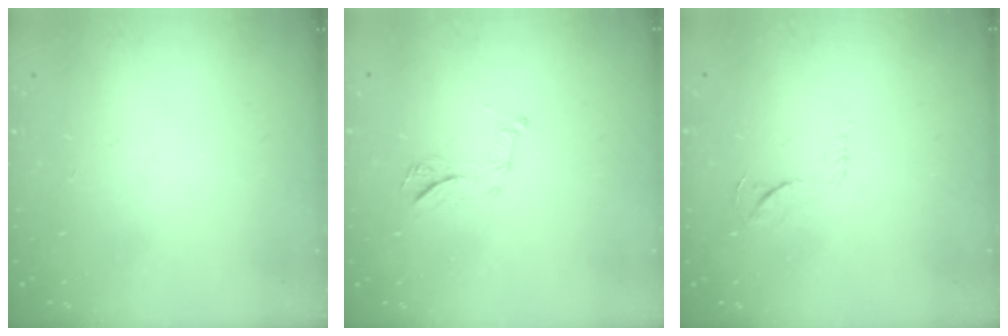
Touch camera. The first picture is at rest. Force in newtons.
{"total": 9.0, "press": 9.0, "slide": 0.2}
{"total": 6.1, "press": 6.1, "slide": 0.3}